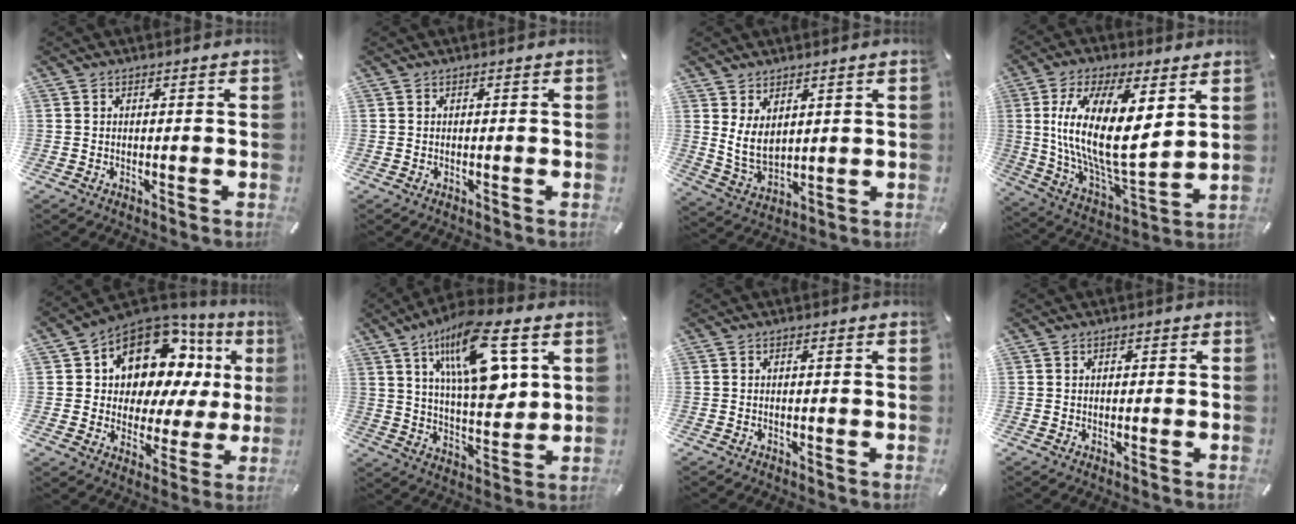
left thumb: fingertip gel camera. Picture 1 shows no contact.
{"total": 0.0}
{"total": 6.5, "force": [3.1, 4.1, 3.9], "torque": [-0.095, -0.020, 0.055]}
{"total": 21.3, "force": [4.9, 9.2, 18.5], "torque": [-0.361, -0.023, 0.077]}
{"total": 12.6, "force": [7.5, 8.5, 5.6], "torque": [-0.095, -0.065, 0.134]}
{"total": 18.6, "force": [9.2, 7.3, 14.4], "torque": [-0.241, -0.031, 0.147]}
{"total": 0.6, "force": [-0.1, 0.1, 0.5], "torque": [-0.010, -0.001, -0.003]}
{"total": 0.6, "force": [-0.1, 0.5, 0.4], "torque": [-0.007, 0.002, -0.002]}